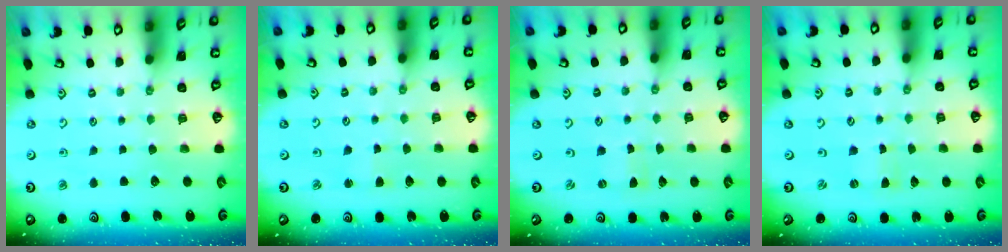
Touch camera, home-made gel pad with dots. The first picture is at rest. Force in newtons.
{"total": 2.3, "press": 2.3, "slide": 0.2}
{"total": 0.0}
{"total": 0.0}